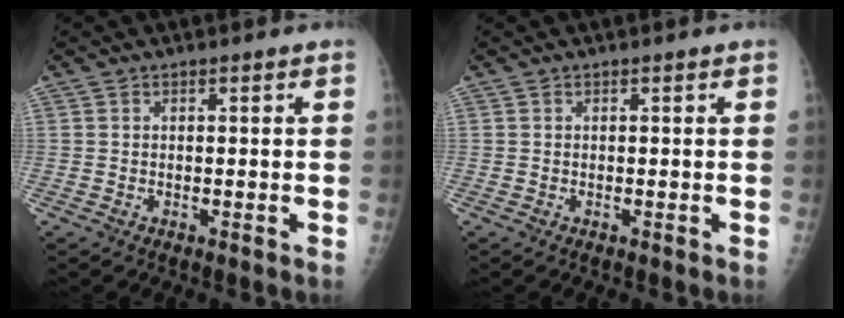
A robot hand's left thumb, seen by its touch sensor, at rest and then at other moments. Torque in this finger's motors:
{"motor_torque": [0.00, 0.00, 0.00, 0.00, 0.00]}